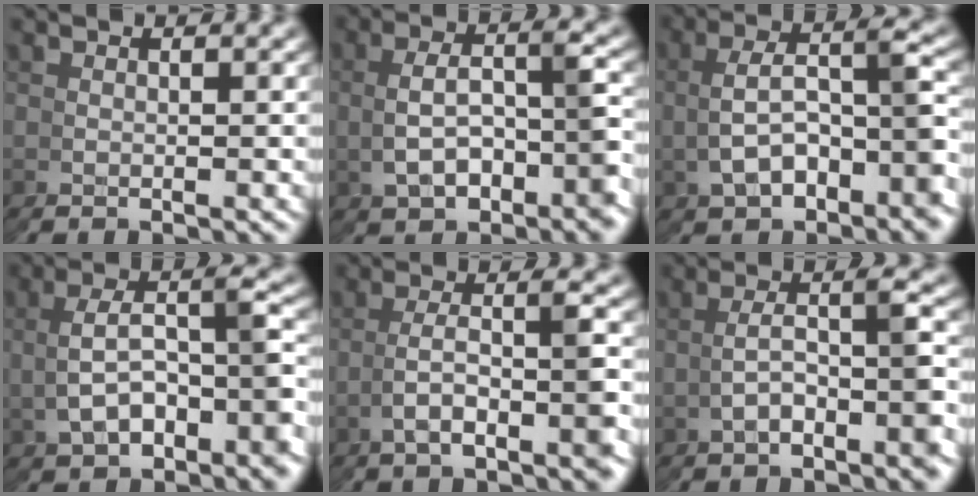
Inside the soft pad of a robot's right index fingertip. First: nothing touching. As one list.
[{"total": 4.7, "force": [-0.5, 2.7, 3.8], "torque": [-0.076, -0.005, 0.002]}, {"total": 6.9, "force": [-1.3, 4.8, 4.9], "torque": [-0.099, -0.013, -0.013]}, {"total": 6.1, "force": [-1.0, 4.0, 4.5], "torque": [-0.091, -0.008, -0.009]}, {"total": 3.6, "force": [-1.0, 1.1, 3.2], "torque": [-0.059, 0.005, -0.015]}, {"total": 3.6, "force": [-1.3, 1.7, 2.9], "torque": [-0.051, 0.008, -0.023]}]